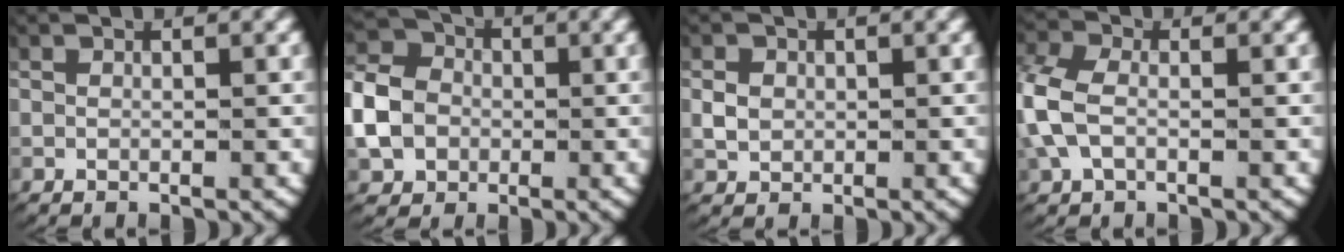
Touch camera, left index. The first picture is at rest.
{"total": 7.6, "force": [0.0, 6.6, 3.7], "torque": [-0.086, -0.007, -0.005]}
{"total": 1.4, "force": [0.0, 1.2, 0.7], "torque": [-0.023, -0.009, 0.010]}
{"total": 4.2, "force": [-0.1, 3.2, 2.7], "torque": [-0.091, -0.008, 0.002]}